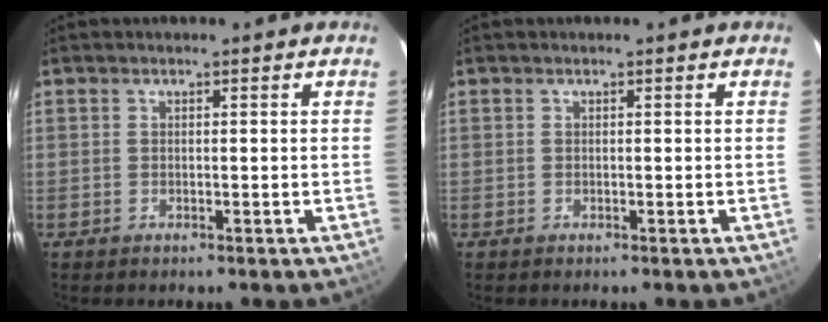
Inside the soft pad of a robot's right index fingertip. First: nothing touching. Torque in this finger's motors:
{"motor_torque": [0.09, 0.10, 0.00, 0.00]}